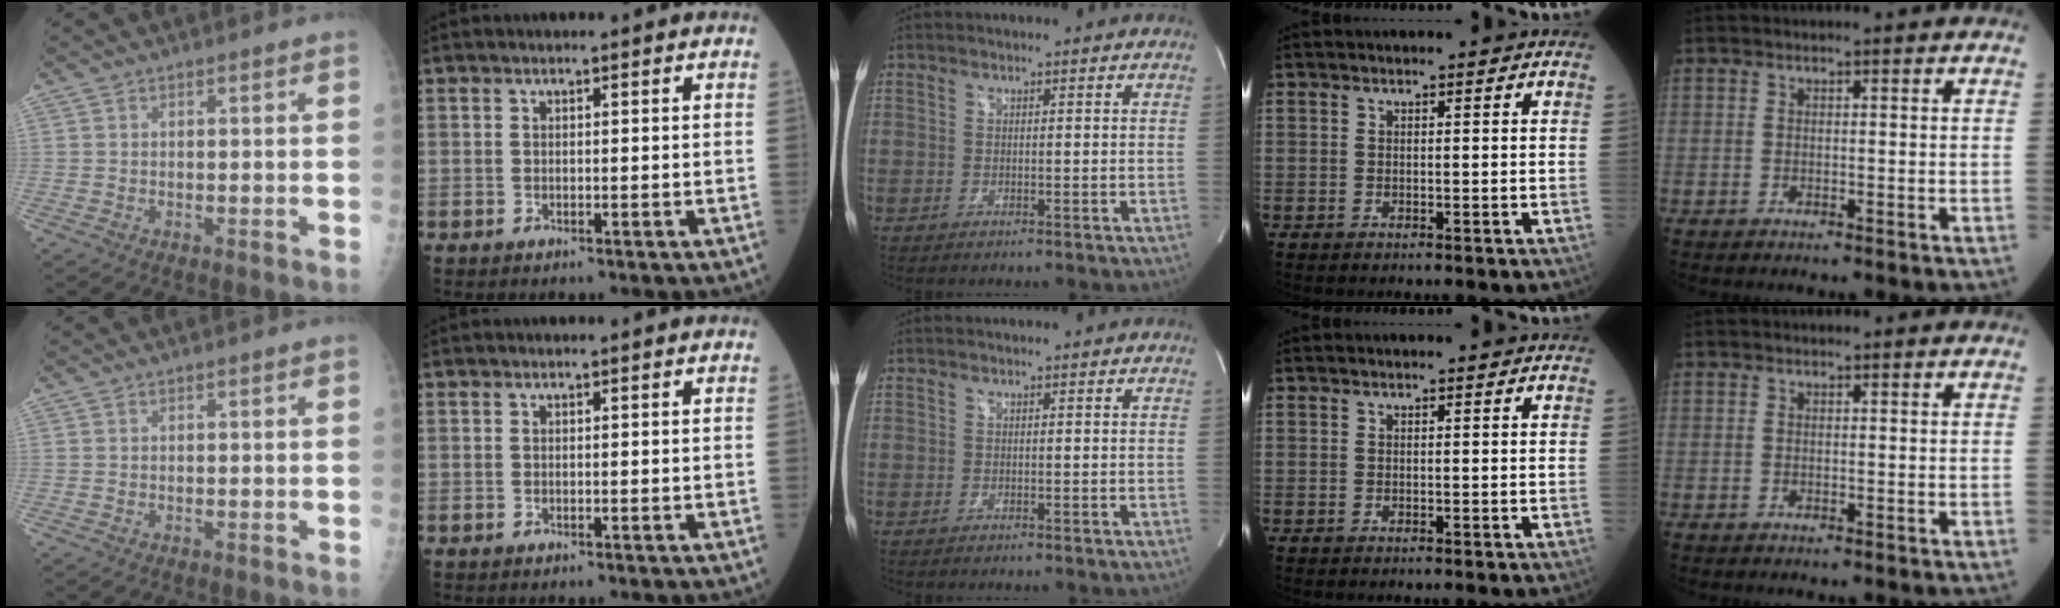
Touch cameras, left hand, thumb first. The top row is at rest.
{}